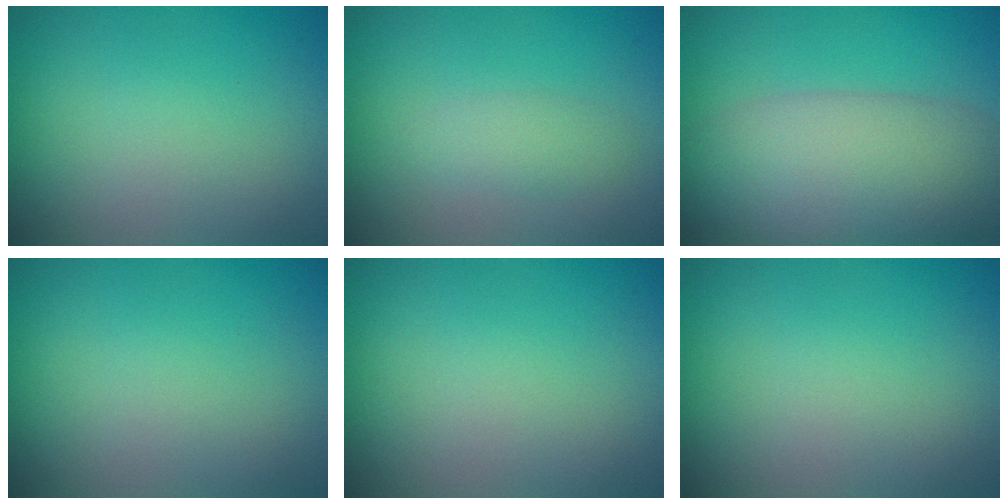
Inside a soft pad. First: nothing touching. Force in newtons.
{"total": 1.5, "press": 1.5, "slide": 0.1}
{"total": 8.7, "press": 8.7, "slide": 0.7}
{"total": 0.0}
{"total": 0.0}
{"total": 0.0}